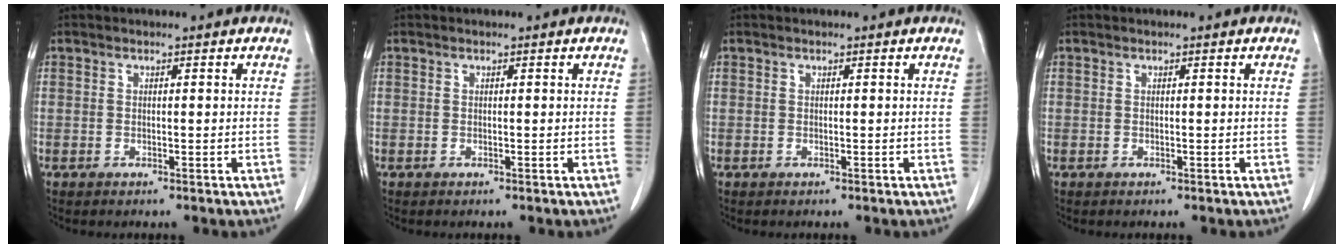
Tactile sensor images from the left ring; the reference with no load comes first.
{"total": 0.0}
{"total": 0.0}
{"total": 0.0}